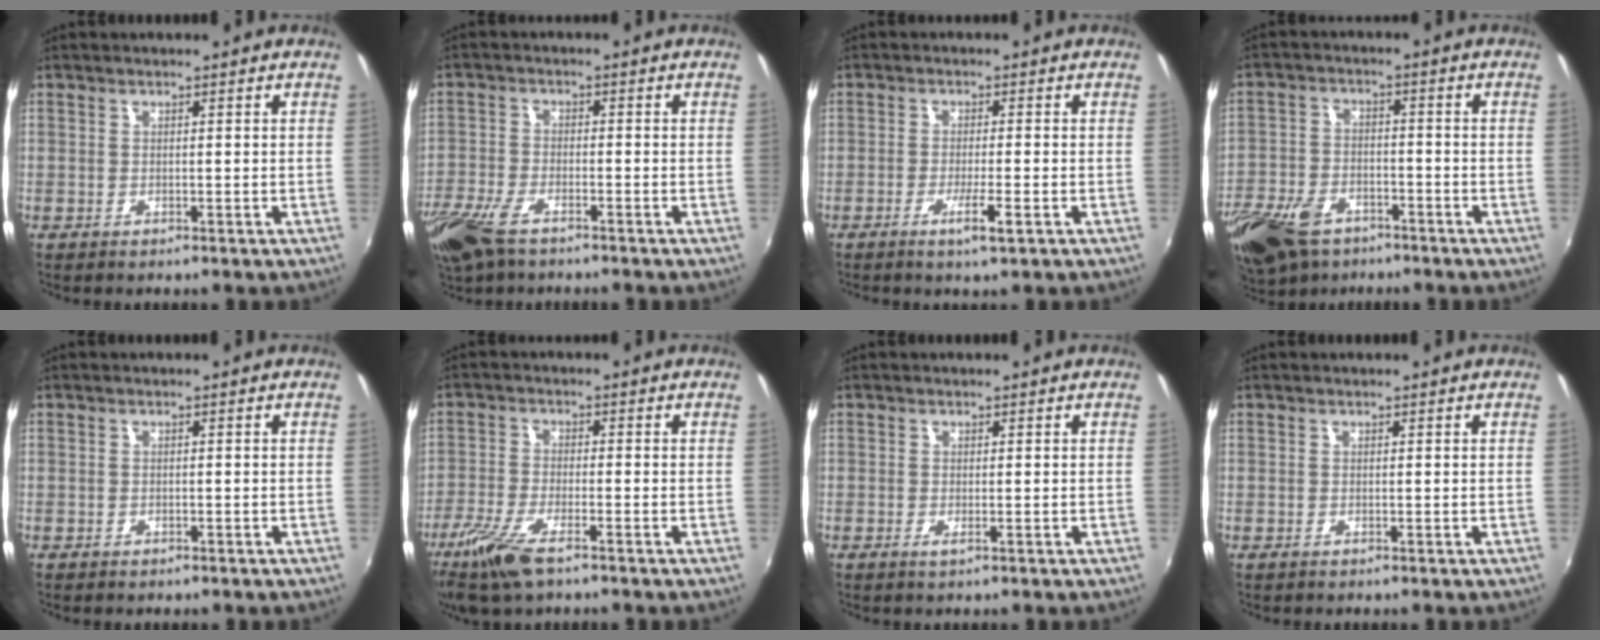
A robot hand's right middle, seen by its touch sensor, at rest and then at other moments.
{"total": 9.0, "force": [-6.3, 3.6, 5.4], "torque": [-0.141, -0.022, -0.126]}
{"total": 3.7, "force": [-1.7, -0.1, 3.3], "torque": [-0.062, -0.007, -0.030]}
{"total": 14.0, "force": [-8.8, 8.0, 7.3], "torque": [-0.180, -0.013, -0.163]}
{"total": 1.1, "force": [-0.7, 0.7, 0.2], "torque": [-0.009, -0.001, -0.008]}
{"total": 9.5, "force": [-6.2, 2.5, 6.7], "torque": [-0.161, -0.025, -0.124]}
{"total": 1.0, "force": [-0.3, 0.0, 0.9], "torque": [-0.016, -0.001, -0.002]}
{"total": 0.0}